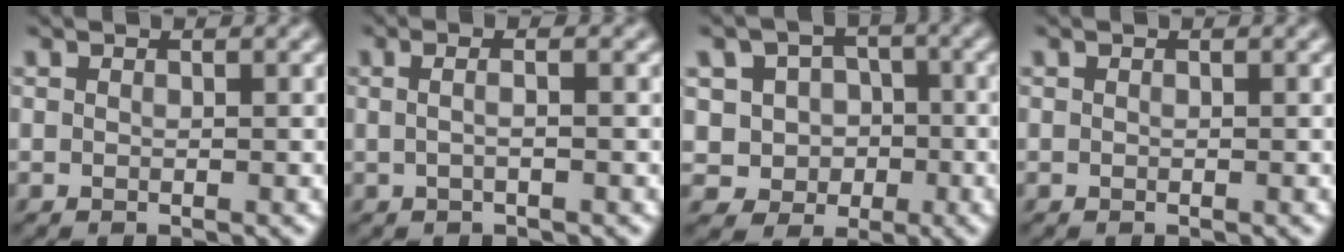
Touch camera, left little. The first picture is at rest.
{"total": 3.0, "force": [0.8, 1.3, 2.6], "torque": [-0.027, 0.026, -0.015]}
{"total": 5.6, "force": [-0.1, 5.1, 2.3], "torque": [-0.026, 0.017, -0.030]}
{"total": 0.0}